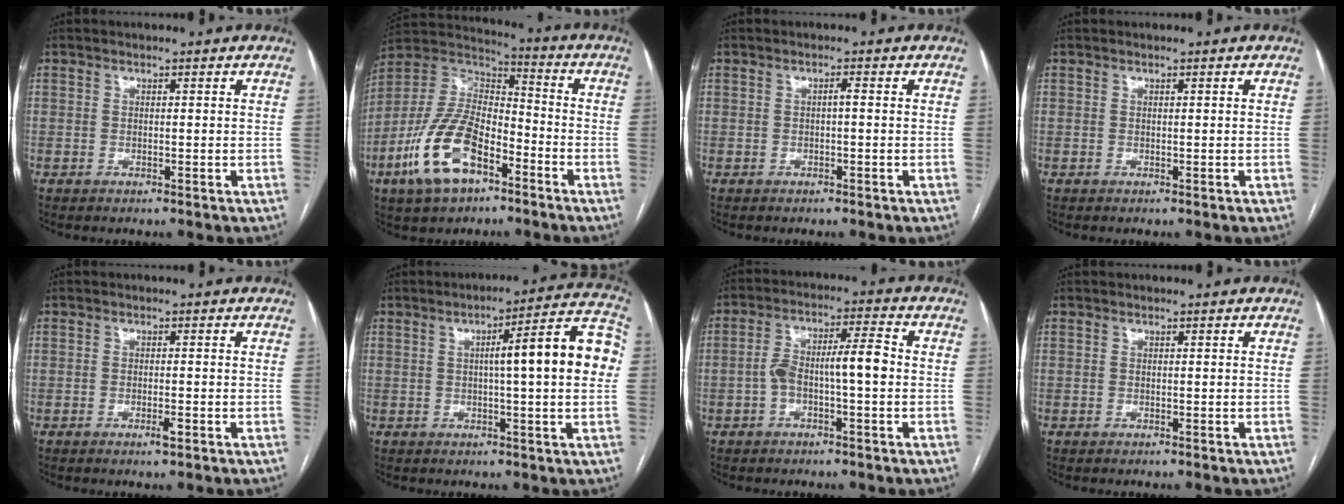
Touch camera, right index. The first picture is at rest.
{"total": 16.1, "force": [-7.8, 7.5, 11.9], "torque": [-0.253, 0.011, -0.144]}
{"total": 0.8, "force": [-0.1, 0.1, 0.8], "torque": [-0.013, 0.002, -0.001]}
{"total": 0.0}
{"total": 1.5, "force": [-1.1, 0.0, 1.1], "torque": [-0.021, -0.001, -0.018]}
{"total": 12.7, "force": [1.1, 0.9, 12.6], "torque": [-0.168, 0.032, 0.009]}
{"total": 7.3, "force": [-1.2, 1.1, 7.2], "torque": [-0.131, 0.027, -0.021]}
{"total": 0.0}